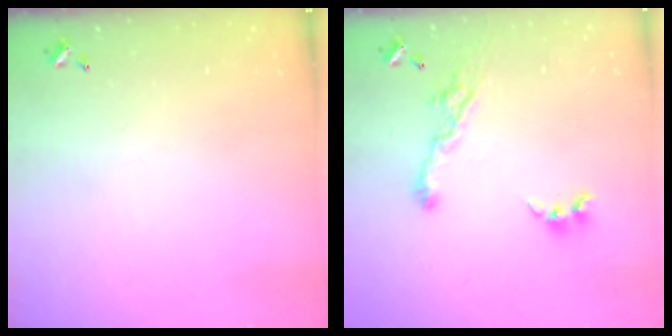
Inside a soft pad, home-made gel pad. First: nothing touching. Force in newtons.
{"total": 7.6, "press": 7.5, "slide": 1.1}